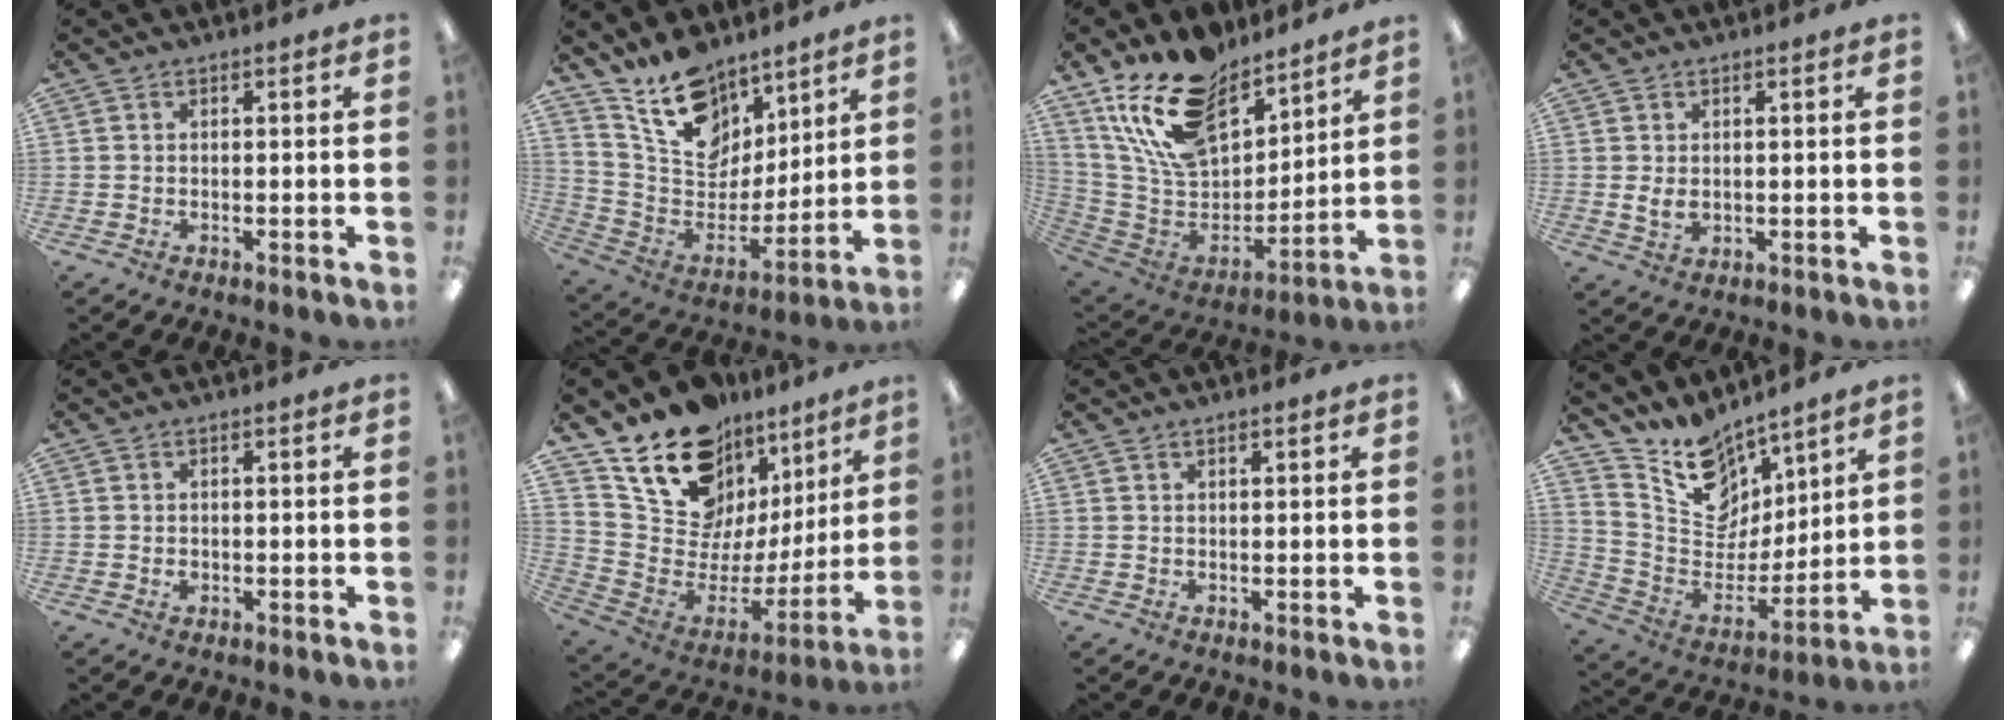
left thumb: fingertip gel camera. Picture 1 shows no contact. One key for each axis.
{"total": 16.4, "fx": 12.6, "fy": 8.9, "fz": 5.8, "tx": -0.113, "ty": -0.086, "tz": 0.236}
{"total": 20.9, "fx": 14.9, "fy": 10.8, "fz": 10.0, "tx": -0.195, "ty": -0.084, "tz": 0.275}
{"total": 2.9, "fx": 0.4, "fy": 1.9, "fz": 2.2, "tx": -0.033, "ty": 0.000, "tz": 0.007}
{"total": 0.8, "fx": 0.0, "fy": 0.7, "fz": 0.4, "tx": -0.008, "ty": 0.004, "tz": -0.001}
{"total": 16.1, "fx": 12.5, "fy": 8.8, "fz": 5.2, "tx": -0.111, "ty": -0.108, "tz": 0.230}
{"total": 0.9, "fx": 0.8, "fy": 0.3, "fz": 0.4, "tx": -0.008, "ty": 0.000, "tz": 0.014}
{"total": 13.7, "fx": 10.8, "fy": 7.6, "fz": 3.5, "tx": -0.078, "ty": -0.093, "tz": 0.205}